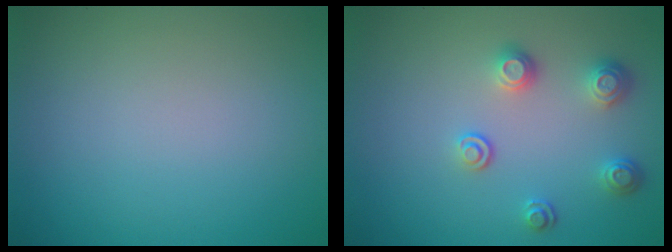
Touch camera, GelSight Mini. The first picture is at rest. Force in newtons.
{"total": 2.5, "press": 2.3, "slide": 0.9}